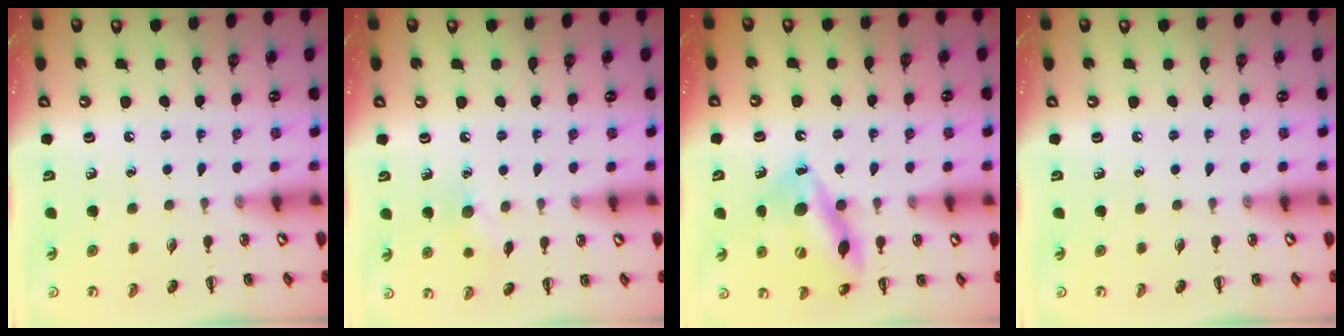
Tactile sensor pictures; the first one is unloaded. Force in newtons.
{"total": 8.1, "press": 7.8, "slide": 2.1}
{"total": 16.1, "press": 15.7, "slide": 3.3}
{"total": 0.0}